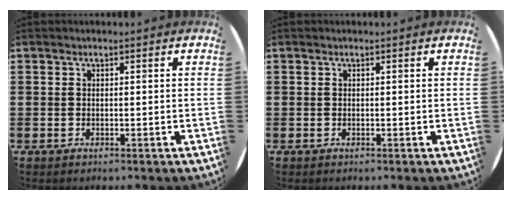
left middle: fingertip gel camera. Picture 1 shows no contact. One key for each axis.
{"total": 0.0}